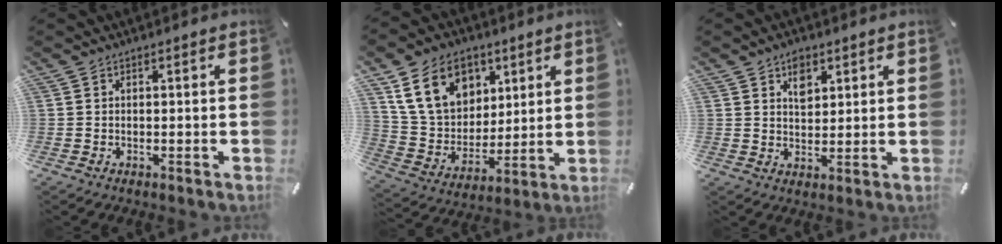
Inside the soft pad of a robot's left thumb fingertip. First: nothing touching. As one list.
[{"total": 16.0, "force": [7.0, 12.2, 7.7], "torque": [-0.157, -0.016, 0.137]}, {"total": 4.6, "force": [2.5, 3.2, 2.2], "torque": [-0.019, -0.008, 0.039]}]